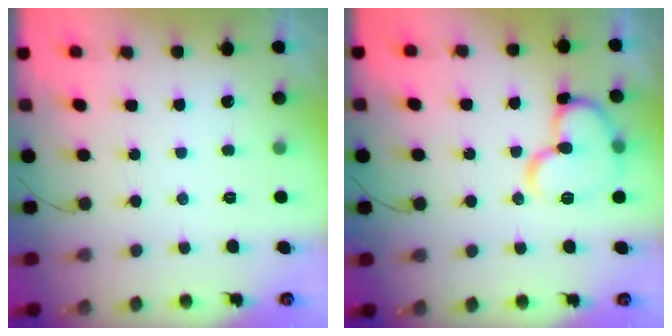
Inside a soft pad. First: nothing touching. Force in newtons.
{"total": 14.1, "press": 13.9, "slide": 2.5}